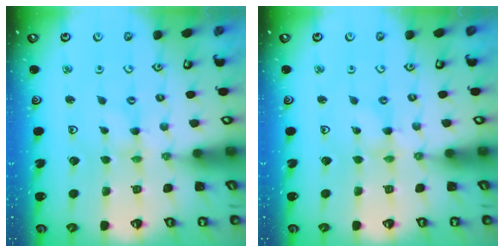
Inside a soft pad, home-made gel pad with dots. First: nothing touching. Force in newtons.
{"total": 0.0}